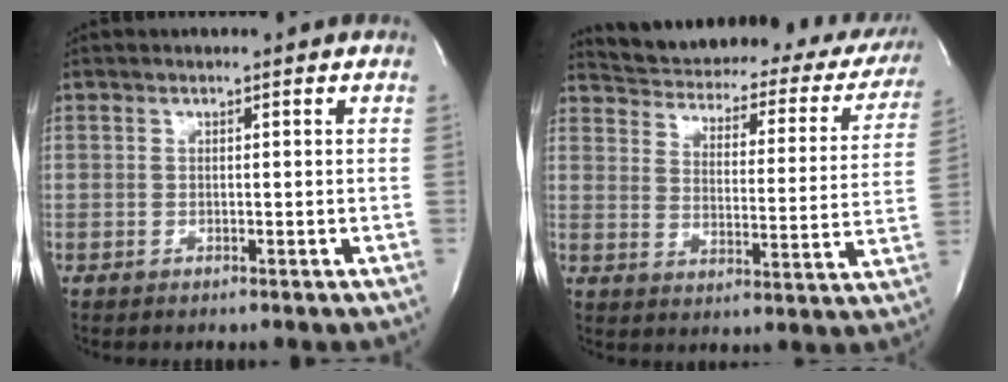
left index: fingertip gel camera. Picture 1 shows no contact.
{"total": 26.9, "force": [24.1, 7.7, 9.4], "torque": [-0.142, -0.050, 0.285]}